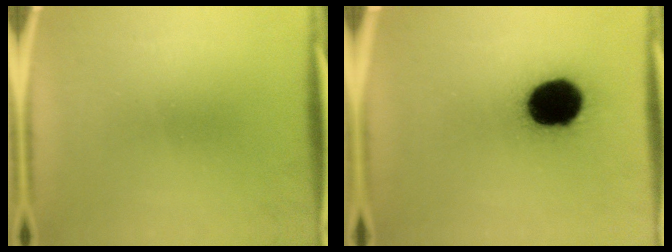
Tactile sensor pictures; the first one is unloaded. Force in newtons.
{"total": 18.8}